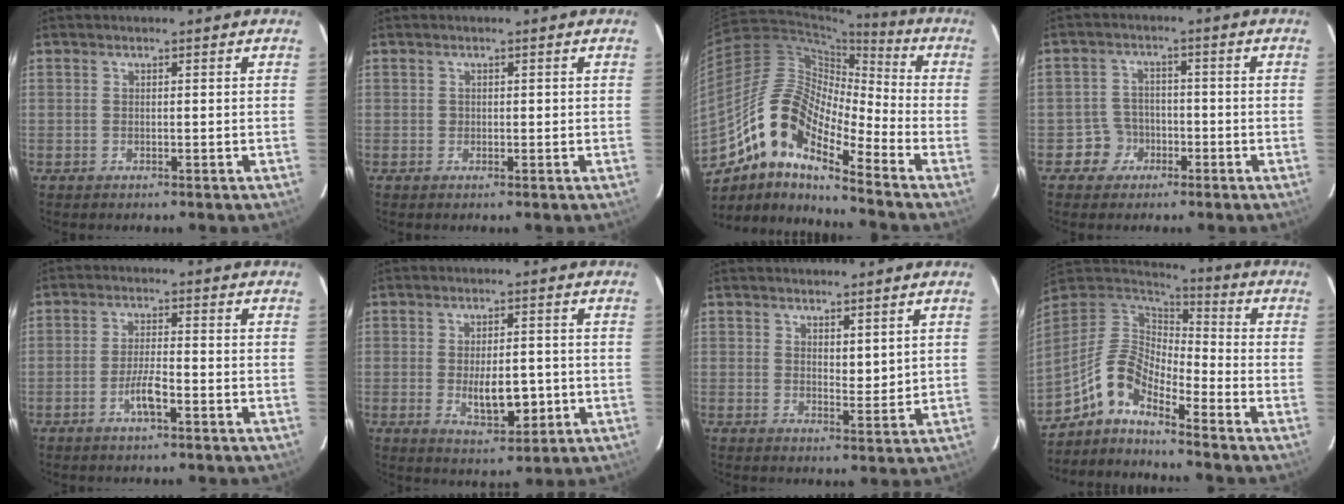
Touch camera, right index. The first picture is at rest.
{"total": 0.7, "force": [0.0, 0.7, 0.3], "torque": [-0.003, 0.003, 0.000]}
{"total": 13.9, "force": [-8.8, 4.1, 10.0], "torque": [-0.189, 0.035, -0.153]}
{"total": 4.3, "force": [-1.9, 3.8, 0.1], "torque": [0.001, 0.015, -0.031]}
{"total": 4.0, "force": [-1.9, 0.5, 3.4], "torque": [-0.067, 0.000, -0.038]}
{"total": 7.0, "force": [-1.2, 3.0, 6.3], "torque": [-0.101, -0.007, -0.008]}
{"total": 2.9, "force": [1.8, 1.2, 1.9], "torque": [-0.029, -0.012, 0.035]}
{"total": 9.6, "force": [-7.4, 2.6, 5.6], "torque": [-0.126, 0.031, -0.142]}